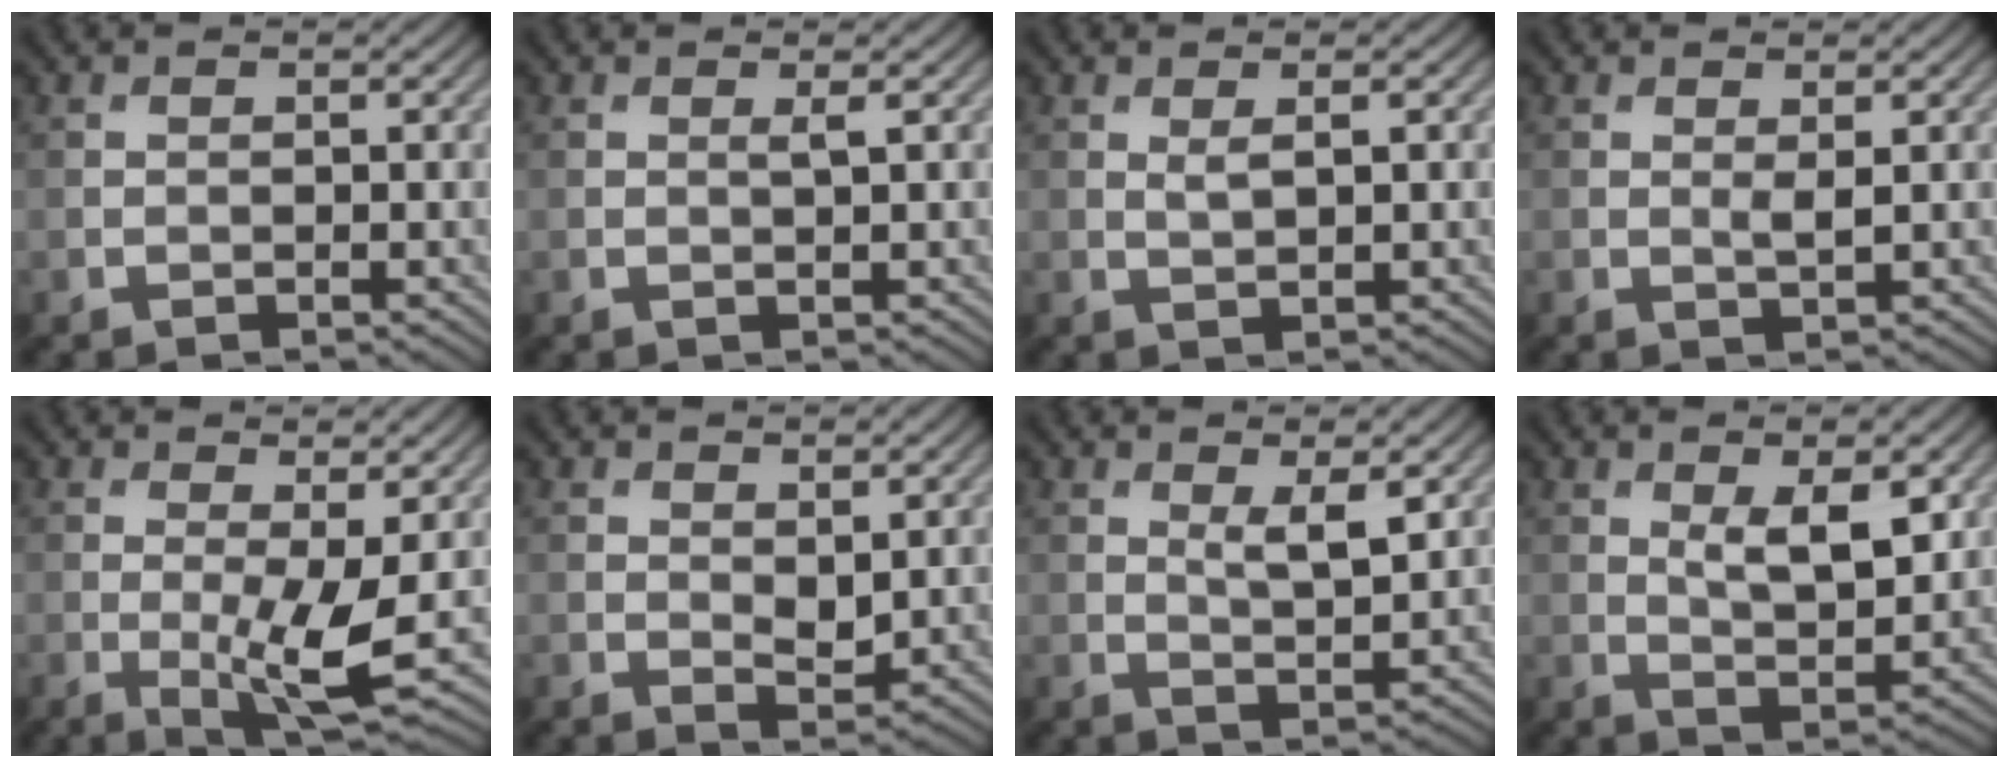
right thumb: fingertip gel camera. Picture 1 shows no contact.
{"total": 0.8, "force": [0.4, -0.1, 0.7], "torque": [-0.016, 0.002, 0.004]}
{"total": 1.4, "force": [0.6, 0.2, 1.2], "torque": [-0.028, 0.000, 0.013]}
{"total": 1.0, "force": [0.5, 0.1, 0.9], "torque": [-0.019, -0.005, 0.007]}
{"total": 5.7, "force": [-0.5, 1.2, 5.6], "torque": [-0.103, -0.007, -0.009]}
{"total": 2.1, "force": [0.7, 1.1, 1.7], "torque": [-0.030, -0.009, 0.015]}
{"total": 3.4, "force": [1.6, 0.8, 2.9], "torque": [-0.060, -0.009, 0.031]}
{"total": 5.6, "force": [2.0, 2.1, 4.9], "torque": [-0.089, -0.008, 0.038]}